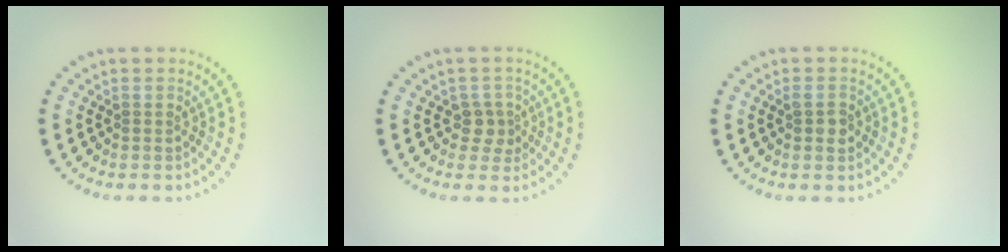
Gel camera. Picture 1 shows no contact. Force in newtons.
{"total": 1.8, "press": 1.5, "slide": 1.1}
{"total": 1.3, "press": 1.2, "slide": 0.2}